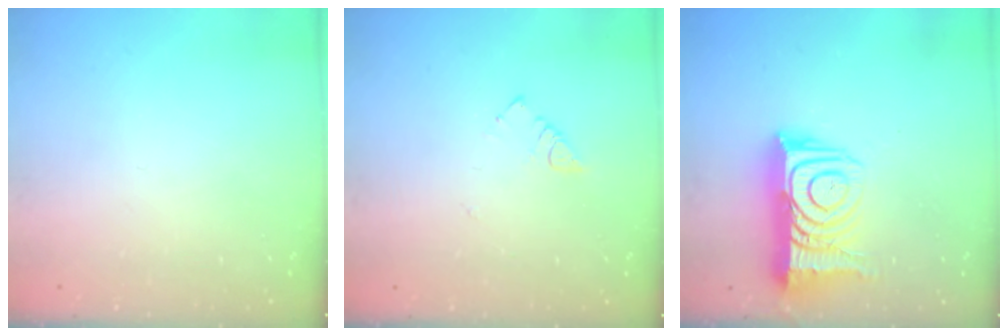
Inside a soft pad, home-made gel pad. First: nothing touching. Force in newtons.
{"total": 3.0, "press": 2.9, "slide": 0.4}
{"total": 15.7, "press": 15.6, "slide": 1.2}